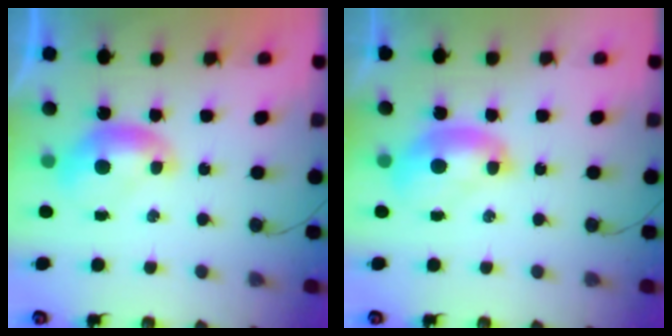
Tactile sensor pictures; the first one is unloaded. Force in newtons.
{"total": 1.9, "press": 1.9, "slide": 0.1}